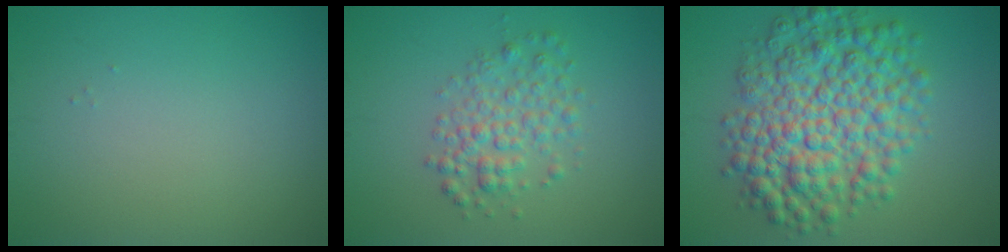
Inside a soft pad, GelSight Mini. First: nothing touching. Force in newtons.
{"total": 3.1, "press": 3.1, "slide": 0.1}
{"total": 9.1, "press": 9.1, "slide": 0.1}